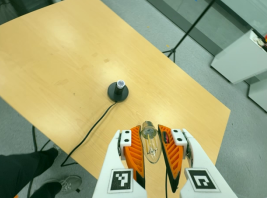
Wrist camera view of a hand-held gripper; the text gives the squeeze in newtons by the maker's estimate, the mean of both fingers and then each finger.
{"total": 22.8, "left": 23.5, "right": 22.2}